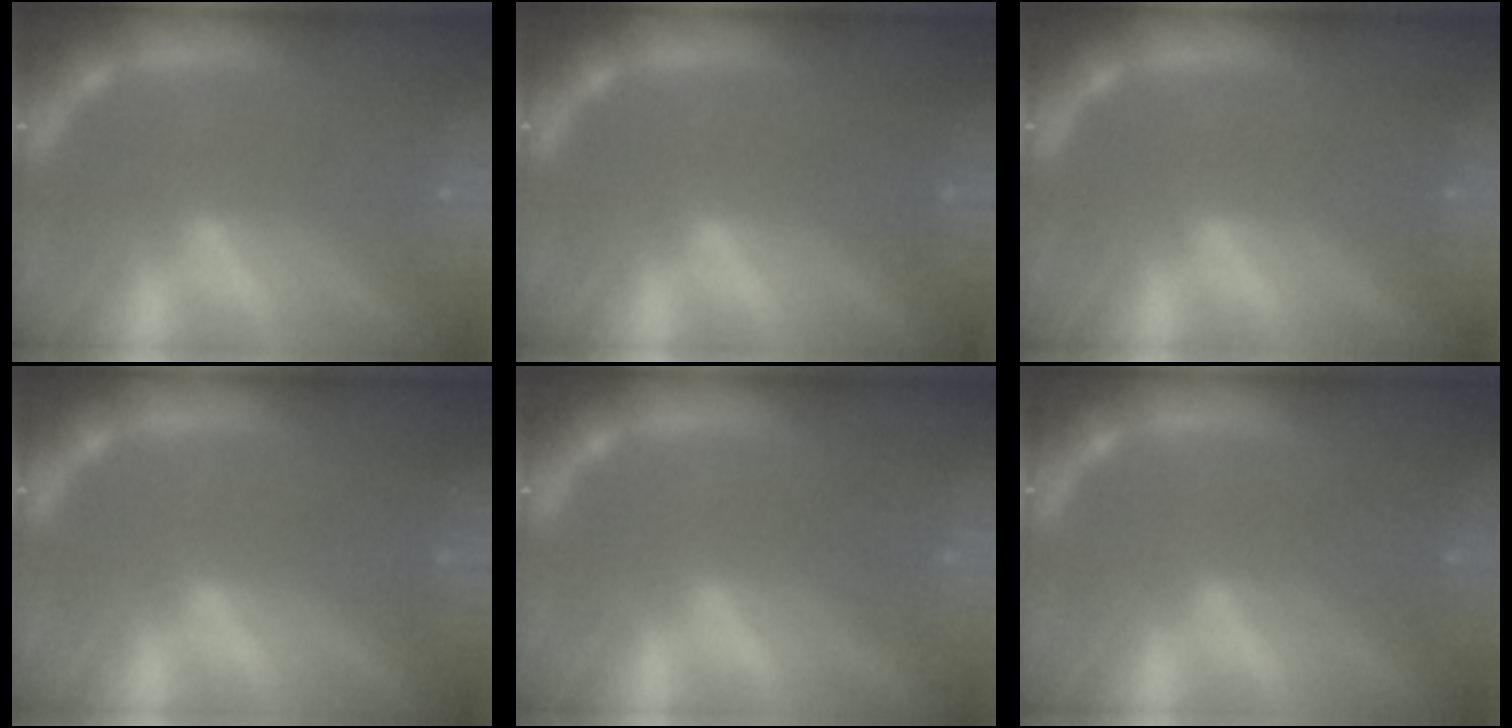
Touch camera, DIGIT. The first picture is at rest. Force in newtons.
{"total": 0.9}
{"total": 0.0}
{"total": 0.9}
{"total": 1.5}
{"total": 2.5}